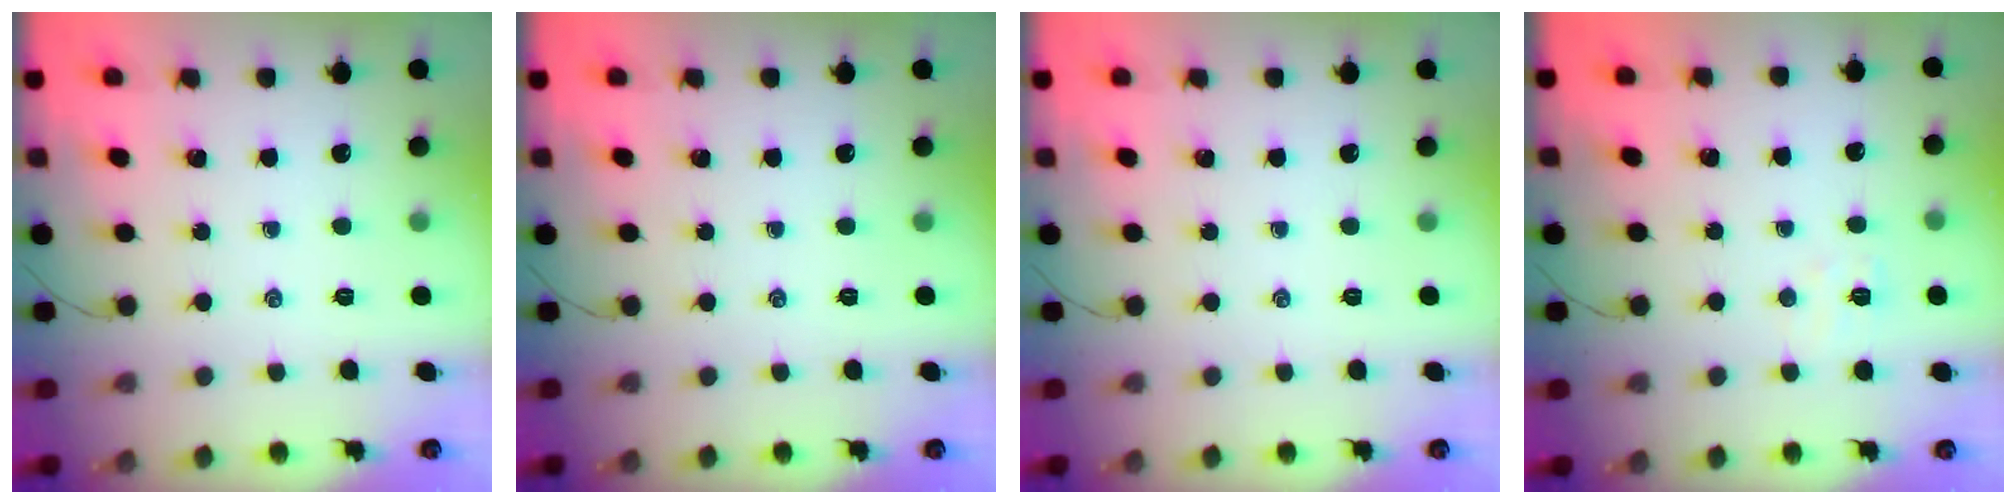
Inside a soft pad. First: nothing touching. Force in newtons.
{"total": 0.0}
{"total": 0.0}
{"total": 4.1, "press": 4.0, "slide": 0.9}